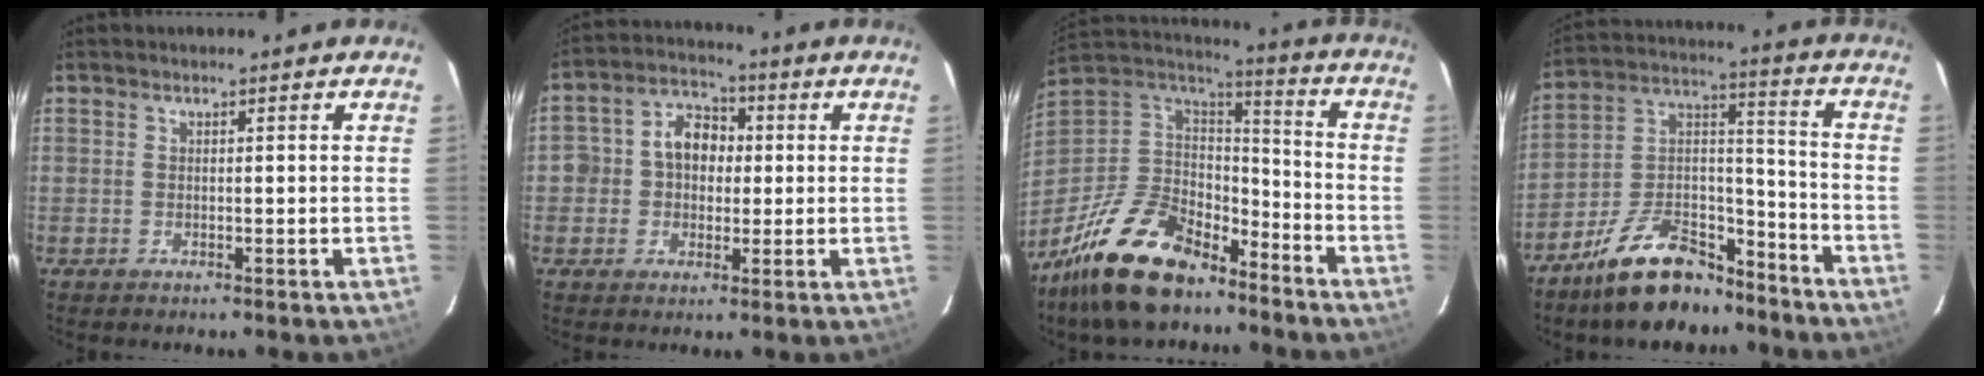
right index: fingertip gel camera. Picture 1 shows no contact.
{"total": 8.0, "force": [-0.1, 6.9, 4.1], "torque": [-0.075, 0.031, -0.003]}
{"total": 22.2, "force": [-15.4, 10.6, 11.8], "torque": [-0.256, -0.001, -0.258]}
{"total": 17.6, "force": [-12.8, 7.8, 9.1], "torque": [-0.175, 0.042, -0.207]}